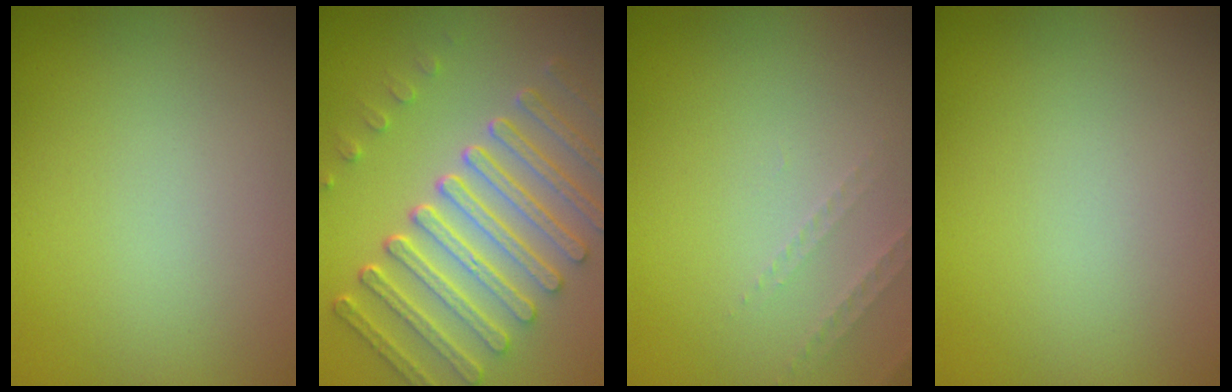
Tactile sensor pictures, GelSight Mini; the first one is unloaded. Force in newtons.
{"total": 7.6, "press": 5.7, "slide": 5.0}
{"total": 1.3, "press": 1.2, "slide": 0.4}
{"total": 0.0}